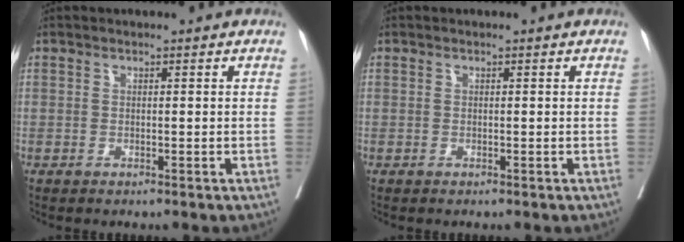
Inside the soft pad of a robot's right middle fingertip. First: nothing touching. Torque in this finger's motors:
{"motor_torque": [0.18, -0.18, -0.03, 0.00]}